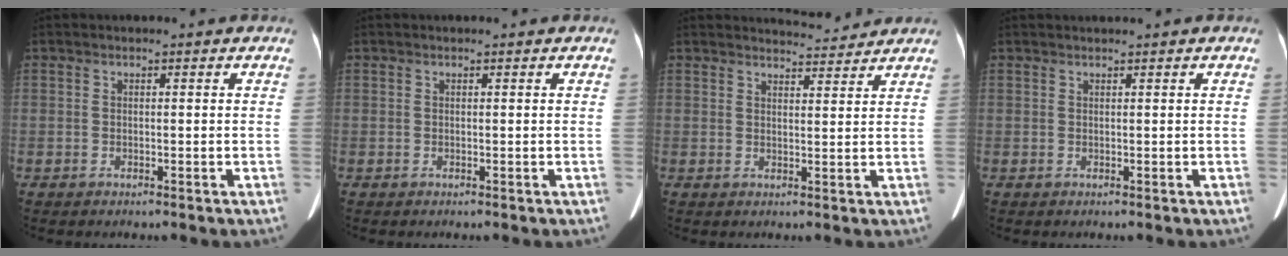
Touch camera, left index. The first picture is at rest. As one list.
[{"total": 0.0}, {"total": 4.5, "force": [4.5, 0.2, 0.0], "torque": [-0.010, 0.005, 0.059]}, {"total": 0.9, "force": [0.8, -0.2, 0.4], "torque": [-0.008, 0.010, 0.020]}]